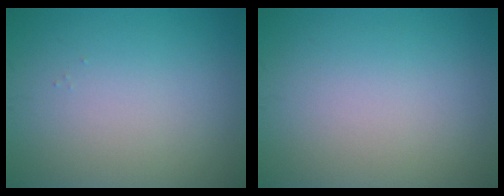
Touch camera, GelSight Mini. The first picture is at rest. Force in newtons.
{"total": 0.0}